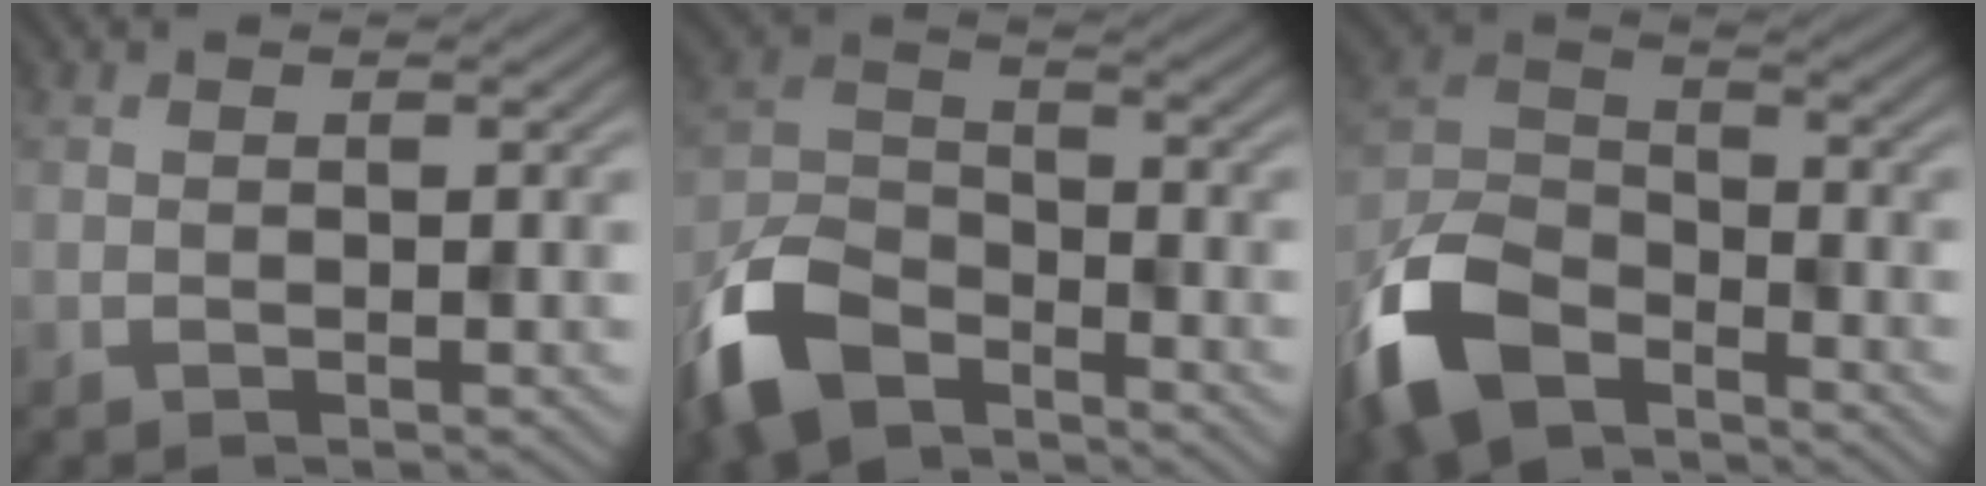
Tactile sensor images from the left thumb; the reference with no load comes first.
{"total": 10.5, "force": [-7.3, 4.9, 5.7], "torque": [-0.132, -0.011, -0.166]}
{"total": 11.6, "force": [-7.8, 5.5, 6.6], "torque": [-0.150, -0.009, -0.174]}